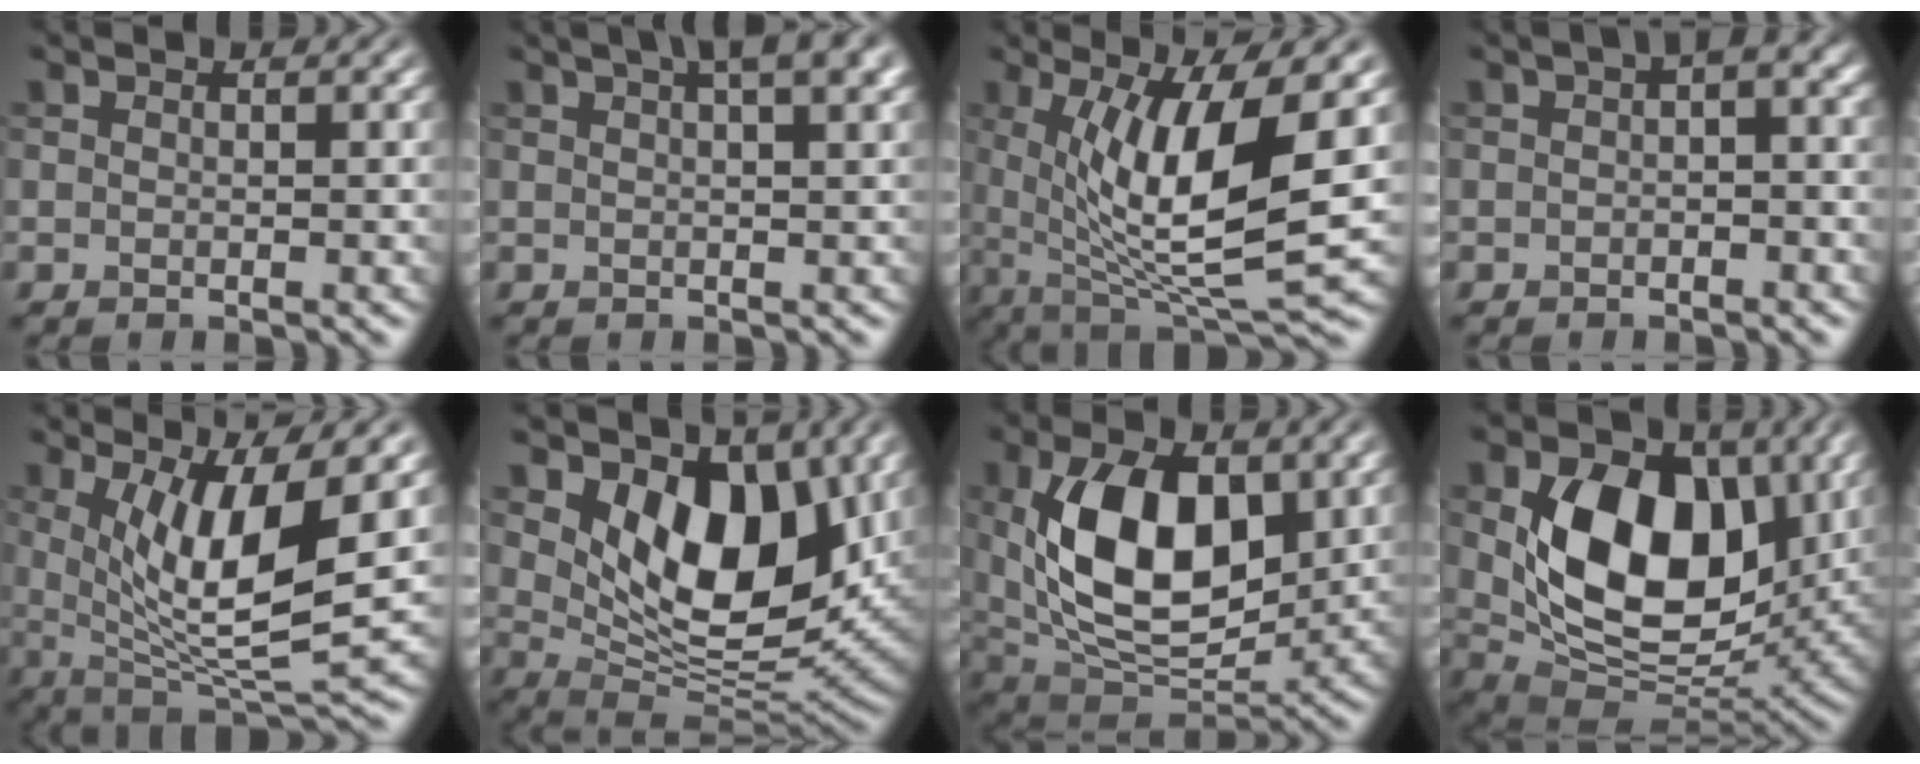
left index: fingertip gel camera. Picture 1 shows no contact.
{"total": 5.7, "force": [3.2, 1.7, 4.4], "torque": [-0.040, 0.020, 0.028]}
{"total": 10.7, "force": [1.1, 2.8, 10.3], "torque": [-0.173, -0.014, 0.026]}
{"total": 3.0, "force": [0.4, 1.4, 2.6], "torque": [-0.026, 0.012, -0.002]}
{"total": 9.4, "force": [1.7, 2.6, 8.9], "torque": [-0.147, -0.017, 0.035]}
{"total": 9.7, "force": [3.2, 5.6, 7.2], "torque": [-0.121, -0.025, 0.052]}
{"total": 11.8, "force": [2.0, 6.8, 9.5], "torque": [-0.167, -0.006, 0.038]}
{"total": 12.2, "force": [2.5, 8.0, 8.9], "torque": [-0.144, -0.017, 0.045]}